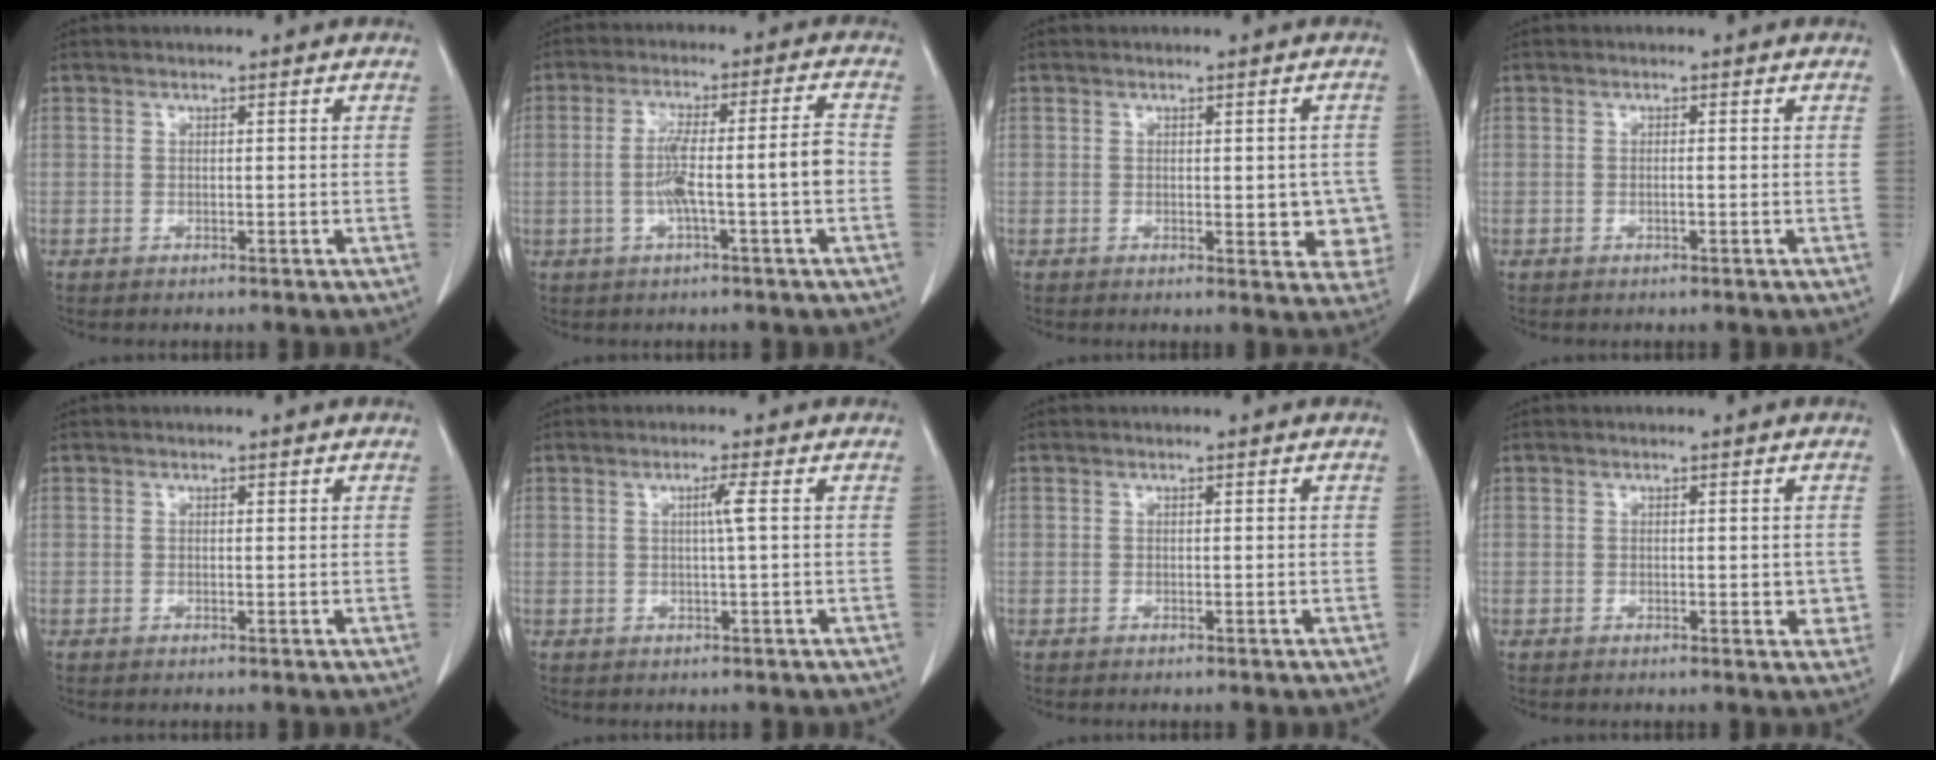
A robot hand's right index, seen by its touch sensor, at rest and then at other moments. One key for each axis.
{"total": 8.3, "fx": -1.8, "fy": -0.1, "fz": 8.1, "tx": -0.147, "ty": 0.021, "tz": -0.027}
{"total": 6.0, "fx": -0.7, "fy": 2.5, "fz": 5.3, "tx": -0.040, "ty": -0.001, "tz": -0.006}
{"total": 0.8, "fx": -0.2, "fy": 0.0, "fz": 0.7, "tx": -0.015, "ty": 0.000, "tz": -0.003}
{"total": 0.0}
{"total": 2.0, "fx": 0.4, "fy": -0.6, "fz": 1.9, "tx": -0.033, "ty": -0.001, "tz": 0.007}
{"total": 0.0}
{"total": 2.6, "fx": -0.2, "fy": 1.3, "fz": 2.3, "tx": -0.018, "ty": -0.001, "tz": -0.001}